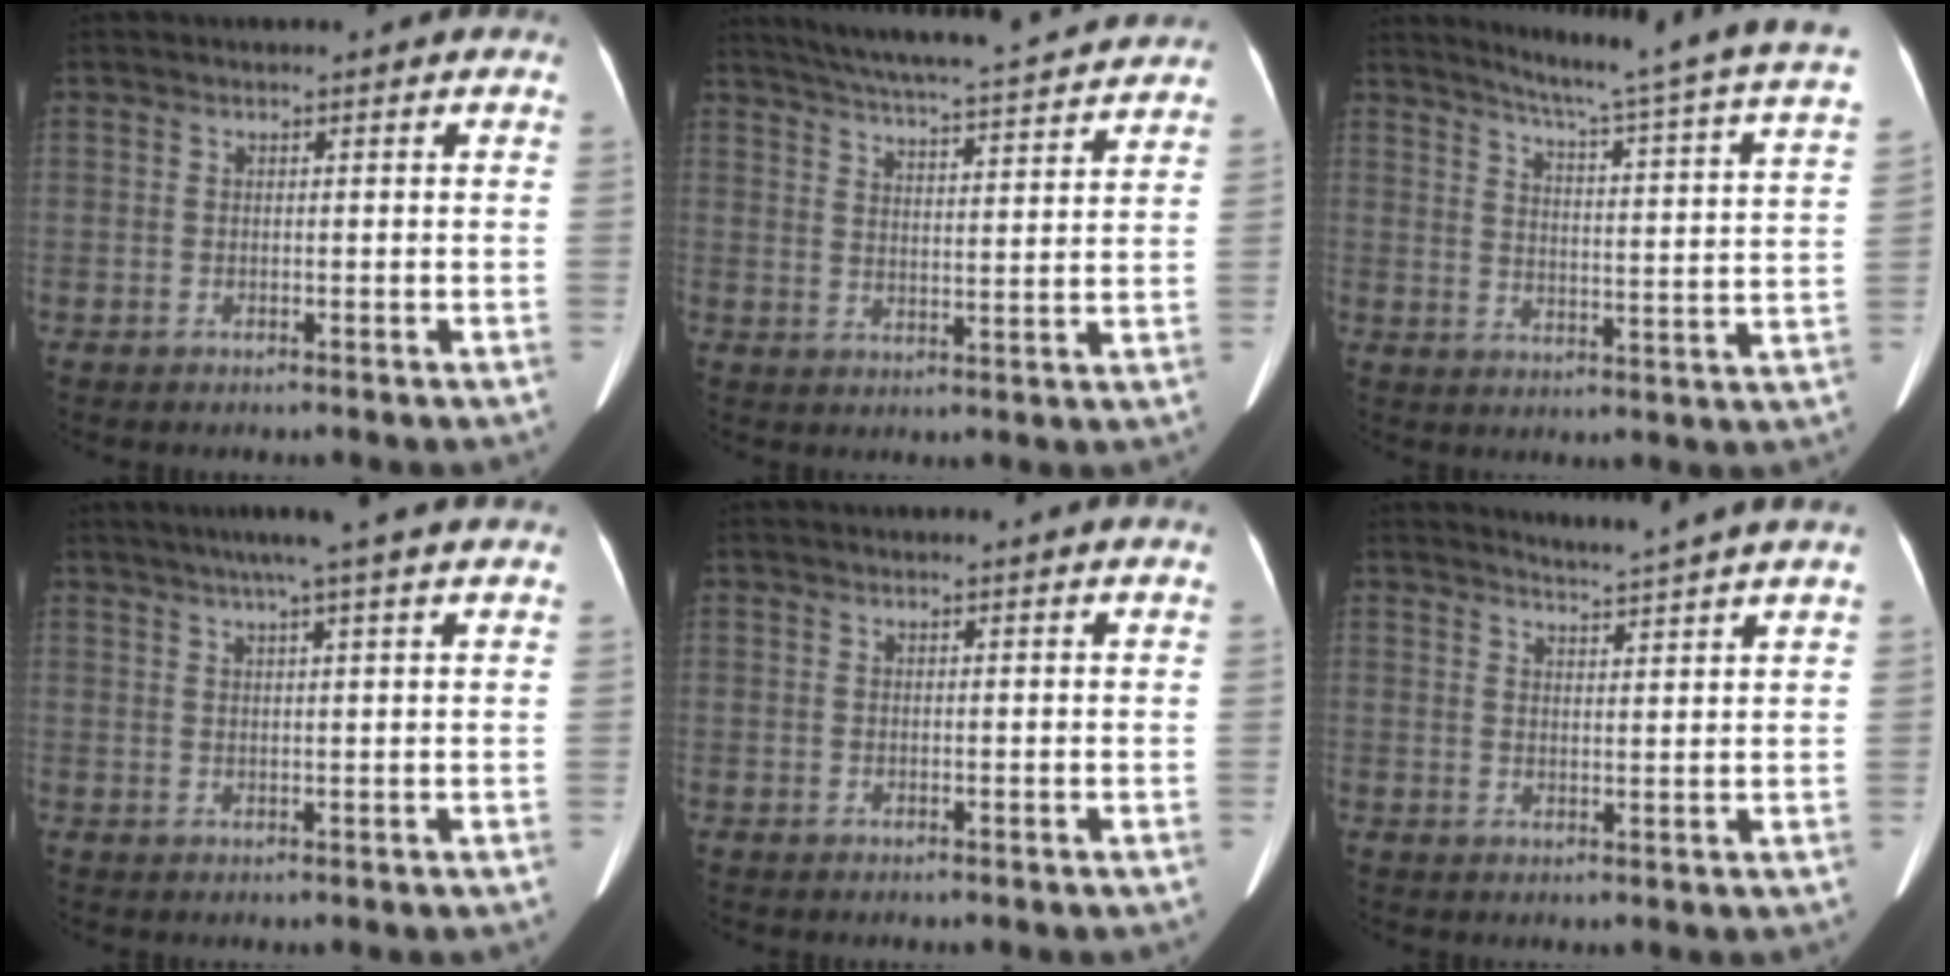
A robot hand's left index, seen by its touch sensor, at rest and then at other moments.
{"total": 20.9, "force": [19.1, 1.2, 8.2], "torque": [-0.142, 0.003, 0.251]}
{"total": 22.6, "force": [19.1, -1.0, 11.9], "torque": [-0.172, -0.065, 0.233]}
{"total": 9.6, "force": [7.7, -1.1, 5.7], "torque": [-0.088, 0.023, 0.085]}
{"total": 2.5, "force": [2.4, -0.5, 0.8], "torque": [-0.019, 0.001, 0.020]}
{"total": 6.7, "force": [6.2, -1.8, 1.7], "torque": [-0.037, -0.012, 0.079]}